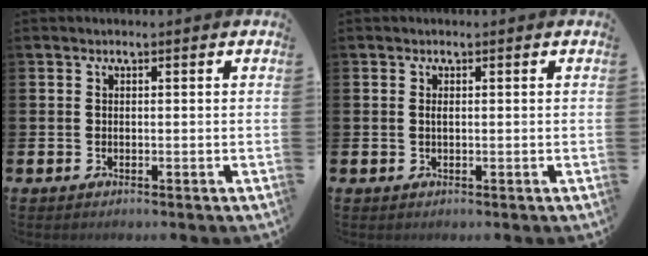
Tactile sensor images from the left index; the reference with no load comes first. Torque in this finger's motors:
{"motor_torque": [0.24, 0.18, -0.01, 0.00]}